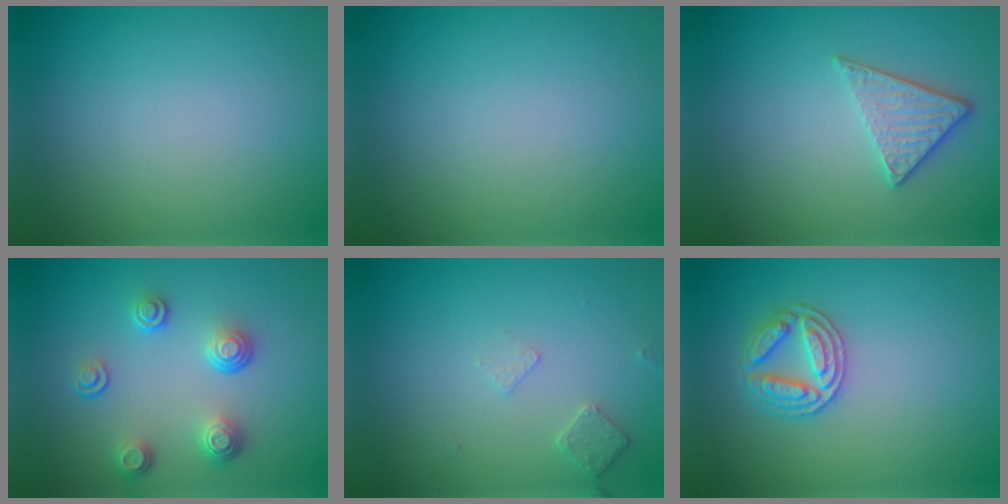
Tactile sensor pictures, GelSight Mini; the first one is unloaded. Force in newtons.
{"total": 0.0}
{"total": 2.8, "press": 2.4, "slide": 1.3}
{"total": 4.0, "press": 2.8, "slide": 2.8}
{"total": 1.5, "press": 1.4, "slide": 0.3}
{"total": 3.0, "press": 3.0, "slide": 0.4}